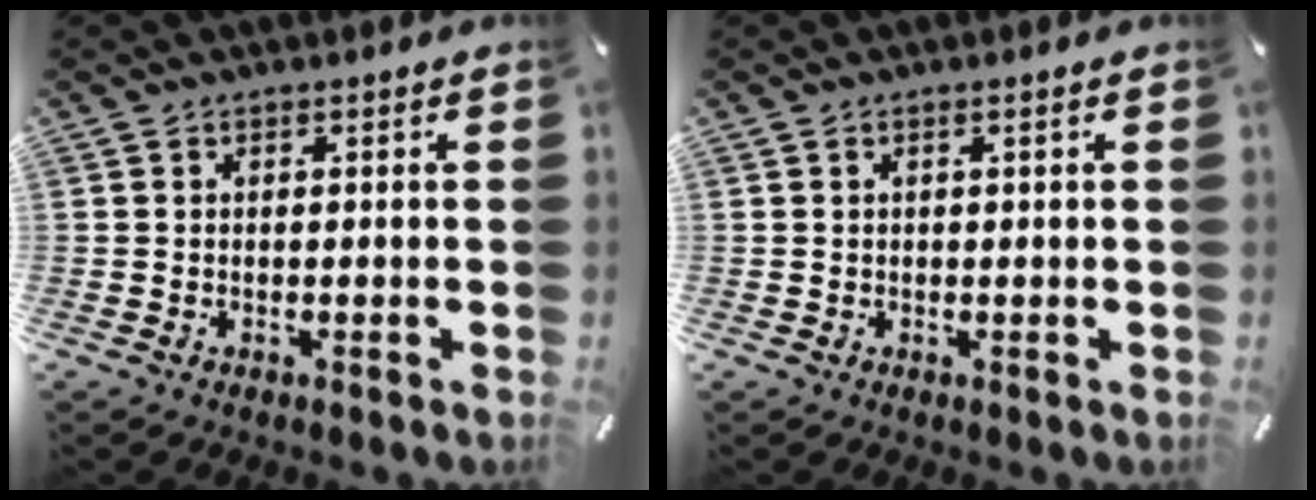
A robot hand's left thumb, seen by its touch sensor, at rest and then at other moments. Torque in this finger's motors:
{"motor_torque": [-0.14, -0.44, -0.09, 0.17, -0.02]}